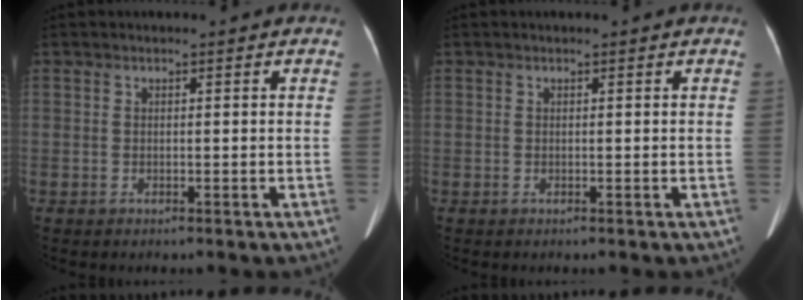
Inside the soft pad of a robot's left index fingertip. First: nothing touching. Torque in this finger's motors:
{"motor_torque": [-0.02, 0.03, 0.00, 0.02]}